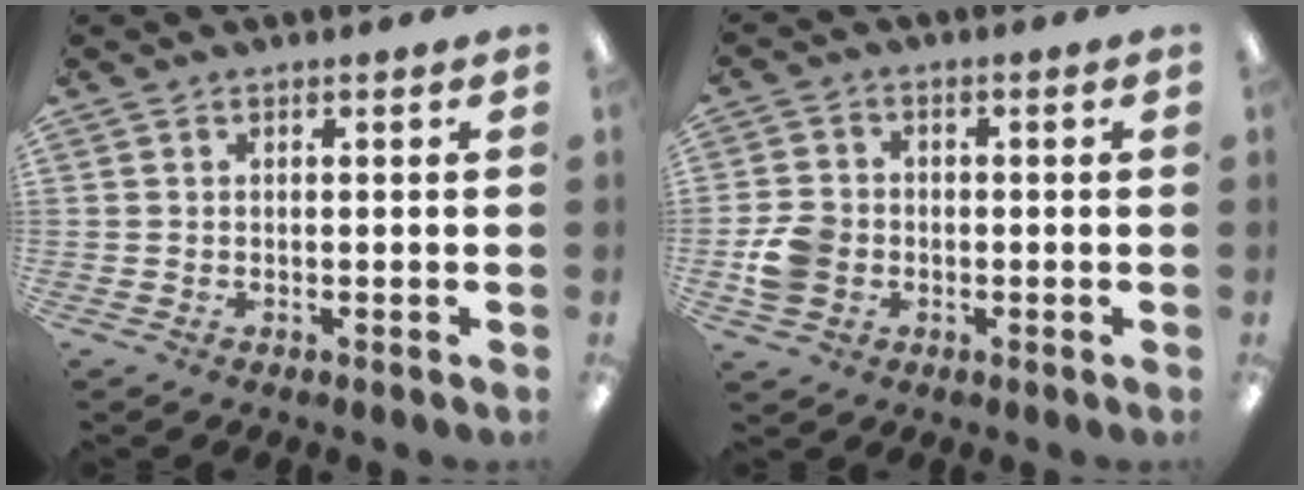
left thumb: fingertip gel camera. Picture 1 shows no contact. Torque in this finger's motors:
{"motor_torque": [-0.12, 0.18, 0.02, -0.05, 0.01]}